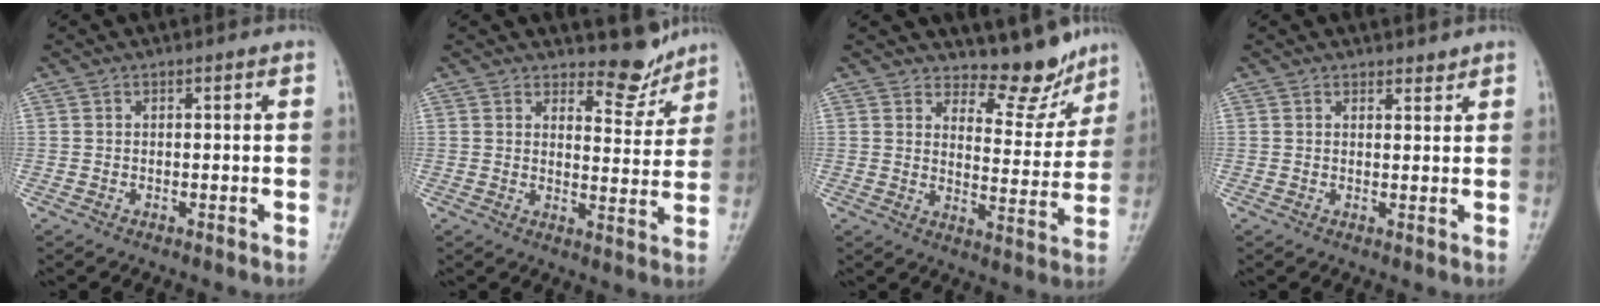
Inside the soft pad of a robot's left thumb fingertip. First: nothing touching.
{"total": 5.7, "force": [5.2, 2.0, 1.0], "torque": [0.013, -0.051, 0.077]}
{"total": 8.6, "force": [7.8, 3.1, 1.8], "torque": [0.009, -0.072, 0.112]}
{"total": 1.6, "force": [1.5, 0.7, 0.3], "torque": [0.008, -0.011, 0.020]}